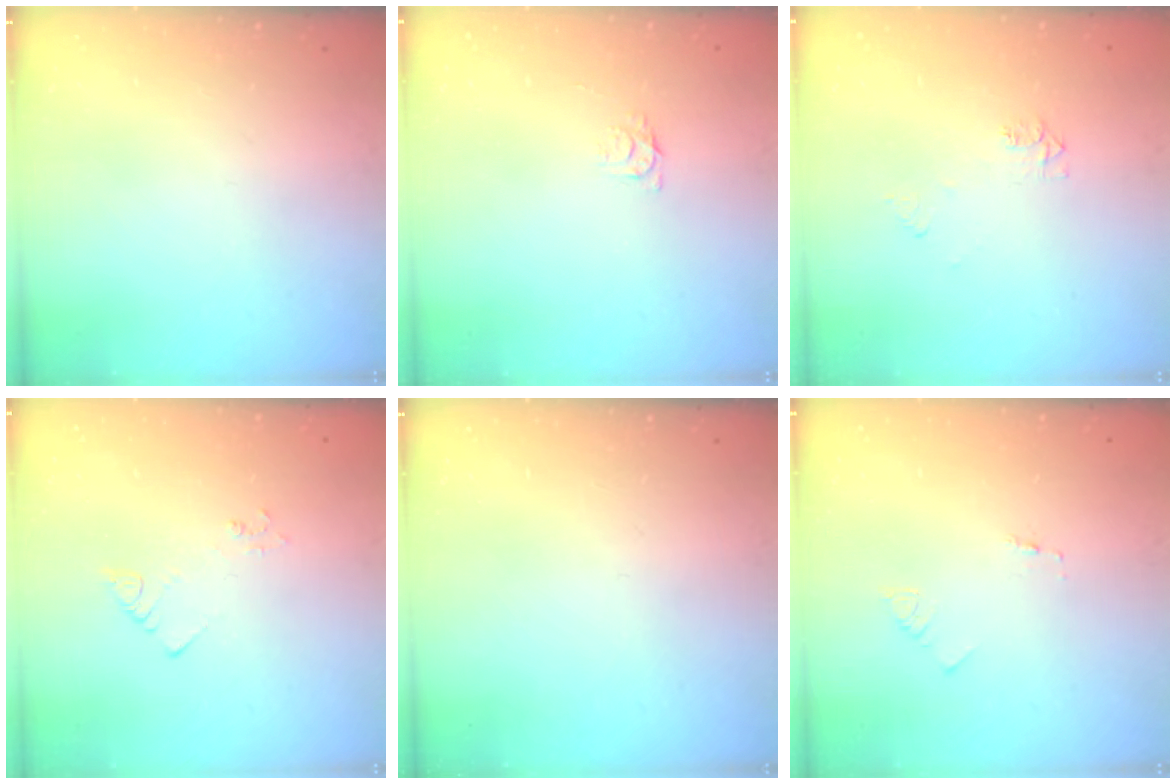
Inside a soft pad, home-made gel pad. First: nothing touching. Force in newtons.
{"total": 3.8, "press": 3.8, "slide": 0.5}
{"total": 5.6, "press": 5.5, "slide": 0.6}
{"total": 2.6, "press": 2.6, "slide": 0.3}
{"total": 0.0}
{"total": 1.4, "press": 1.3, "slide": 0.1}